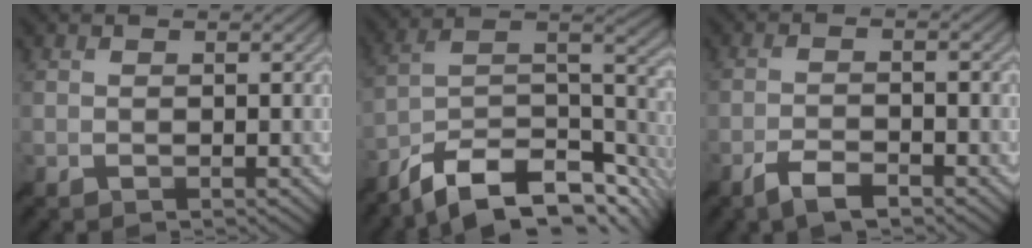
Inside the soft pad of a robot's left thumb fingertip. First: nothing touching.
{"total": 14.6, "force": [-10.3, 5.0, 9.1], "torque": [-0.191, -0.010, -0.168]}
{"total": 4.0, "force": [-3.0, 0.8, 2.5], "torque": [-0.045, 0.000, -0.063]}